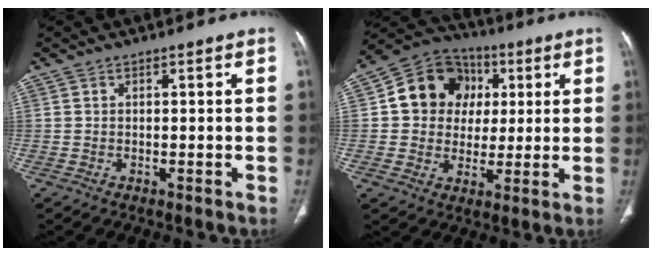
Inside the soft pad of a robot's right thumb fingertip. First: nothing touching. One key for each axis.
{"total": 13.8, "fx": 2.7, "fy": 12.1, "fz": 6.0, "tx": -0.061, "ty": 0.009, "tz": 0.040}